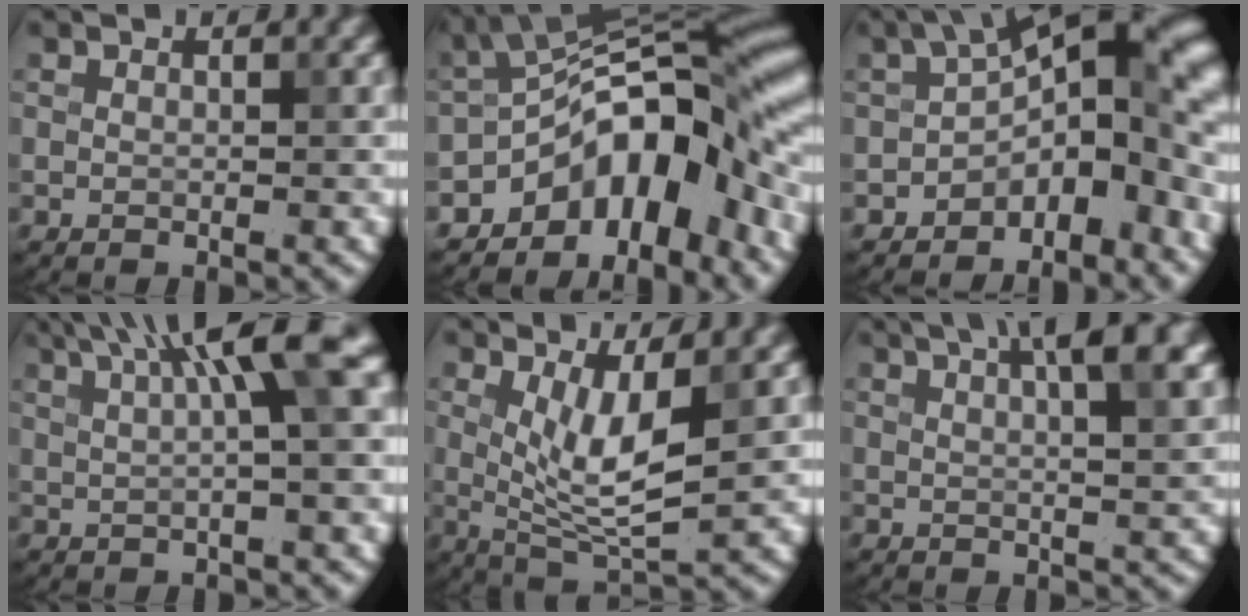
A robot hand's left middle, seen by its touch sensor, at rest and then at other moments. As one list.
[{"total": 11.1, "force": [-5.2, 5.5, 8.1], "torque": [-0.092, 0.014, -0.096]}, {"total": 9.4, "force": [-2.7, 5.2, 7.4], "torque": [-0.081, 0.015, -0.055]}, {"total": 8.3, "force": [3.2, 1.6, 7.5], "torque": [-0.093, 0.024, 0.051]}, {"total": 5.0, "force": [1.0, 1.4, 4.7], "torque": [-0.089, -0.014, 0.025]}, {"total": 7.5, "force": [3.8, 2.2, 6.0], "torque": [-0.054, 0.031, 0.033]}]